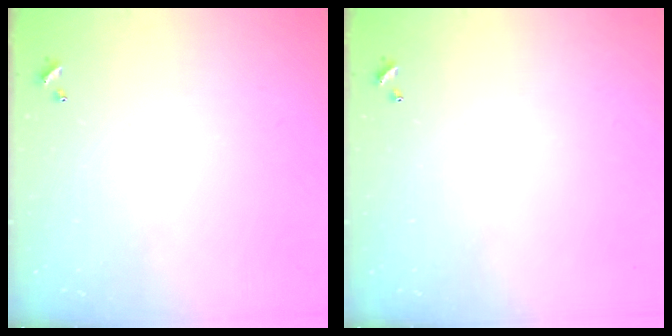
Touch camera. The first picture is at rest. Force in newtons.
{"total": 0.0}